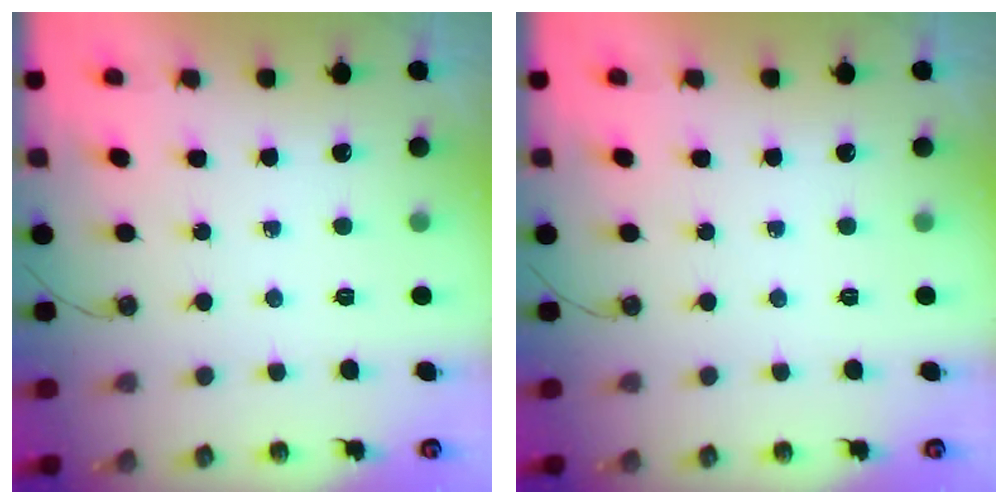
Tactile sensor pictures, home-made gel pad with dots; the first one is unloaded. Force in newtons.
{"total": 0.0}